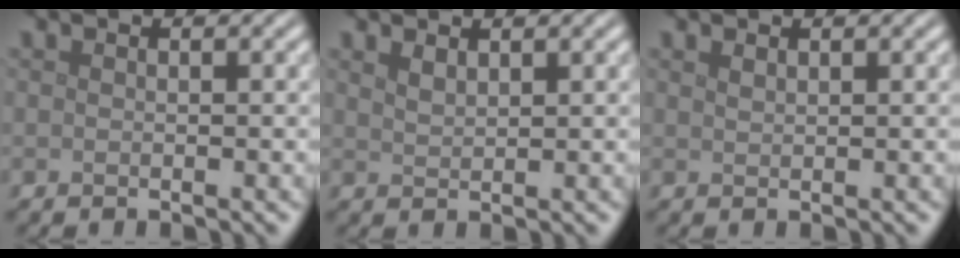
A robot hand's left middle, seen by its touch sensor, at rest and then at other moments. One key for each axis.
{"total": 1.2, "fx": 1.0, "fy": 0.3, "fz": 0.5, "tx": -0.015, "ty": -0.001, "tz": 0.022}
{"total": 0.6, "fx": 0.5, "fy": 0.2, "fz": 0.3, "tx": -0.006, "ty": 0.000, "tz": 0.012}